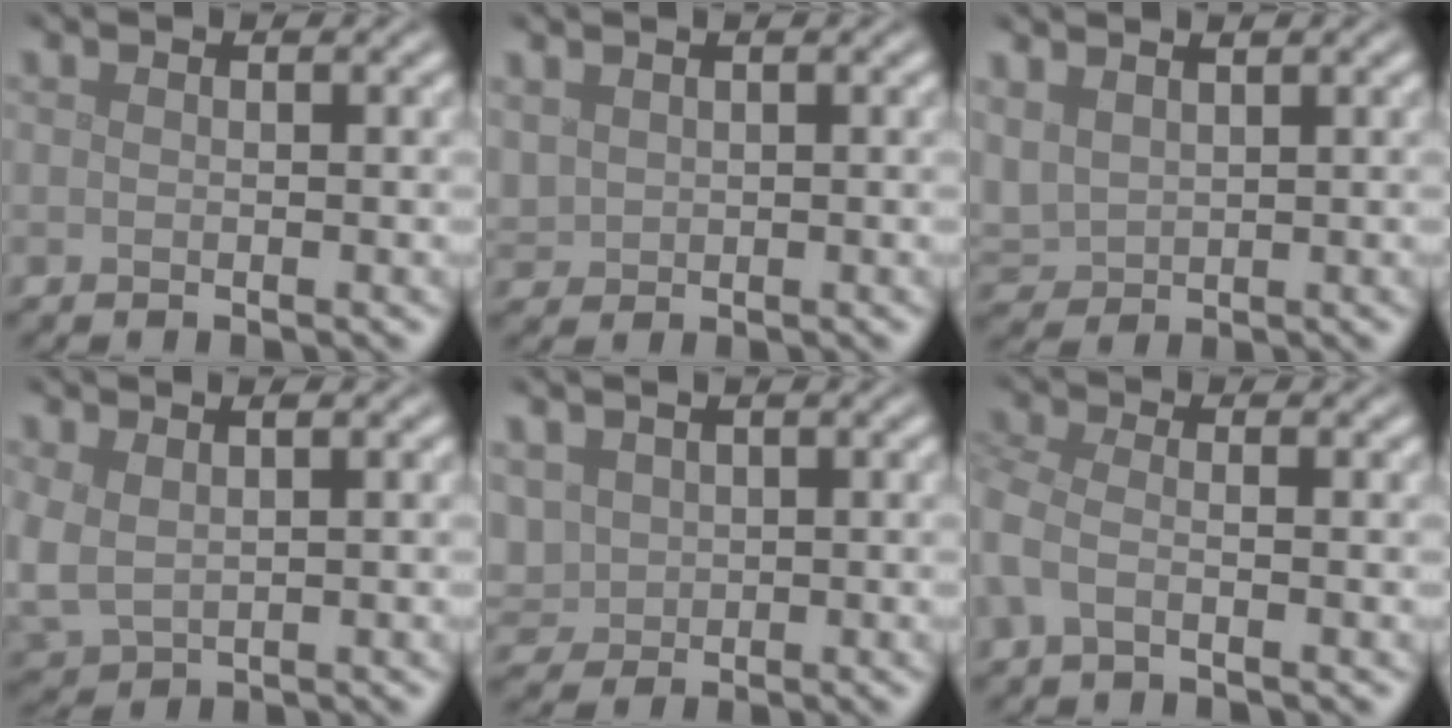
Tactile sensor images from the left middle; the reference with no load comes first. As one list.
[{"total": 1.4, "force": [0.9, 1.0, 0.4], "torque": [-0.013, 0.000, 0.024]}, {"total": 3.0, "force": [1.6, 2.0, 1.6], "torque": [-0.046, 0.004, 0.037]}, {"total": 3.7, "force": [0.7, 2.5, 2.6], "torque": [-0.074, -0.008, 0.021]}, {"total": 3.1, "force": [0.7, 2.5, 1.6], "torque": [-0.045, 0.001, 0.021]}, {"total": 2.1, "force": [-0.6, 0.9, 1.7], "torque": [-0.046, -0.004, -0.025]}]